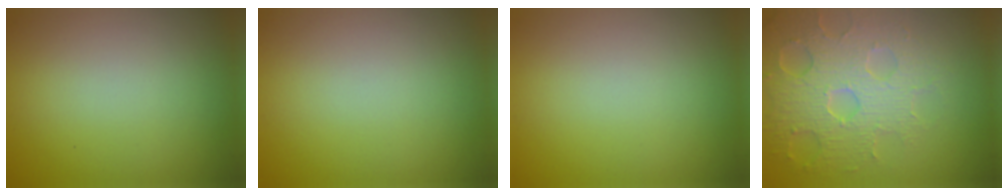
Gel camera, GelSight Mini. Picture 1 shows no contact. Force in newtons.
{"total": 0.0}
{"total": 0.0}
{"total": 6.1, "press": 5.1, "slide": 3.4}